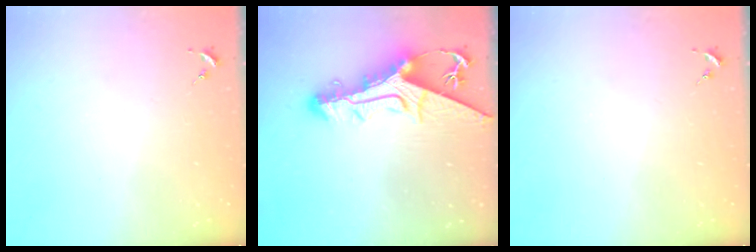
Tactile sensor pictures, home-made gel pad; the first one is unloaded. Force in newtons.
{"total": 14.4, "press": 14.3, "slide": 1.4}
{"total": 0.0}